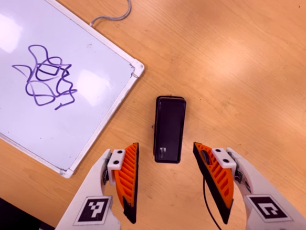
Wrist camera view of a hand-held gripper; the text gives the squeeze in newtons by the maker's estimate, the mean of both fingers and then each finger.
{"total": 0.0}